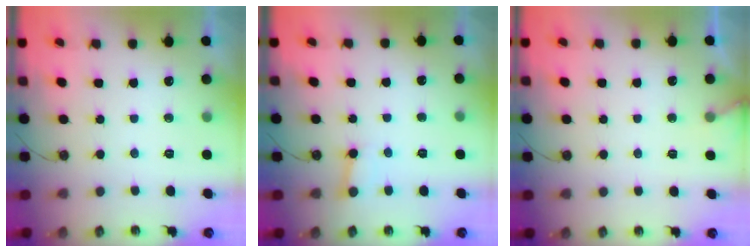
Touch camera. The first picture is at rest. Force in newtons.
{"total": 2.0, "press": 2.0, "slide": 0.2}
{"total": 5.3, "press": 5.3, "slide": 0.3}